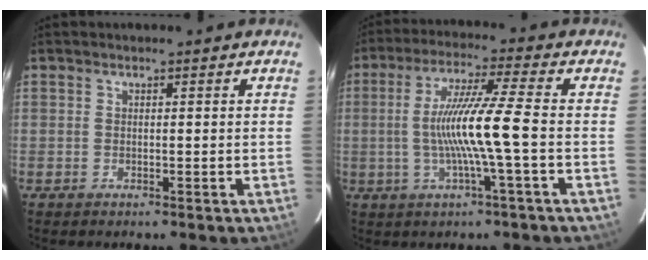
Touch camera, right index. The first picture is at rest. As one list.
[{"total": 10.9, "force": [-1.8, -1.4, 10.7], "torque": [-0.202, -0.002, -0.029]}]